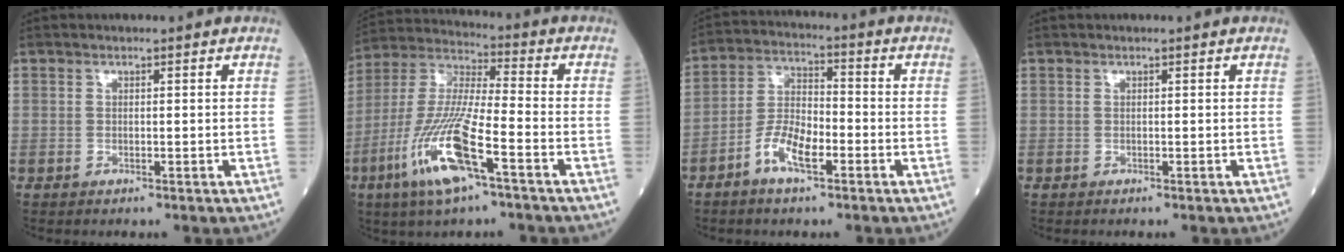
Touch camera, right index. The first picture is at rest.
{"total": 15.3, "force": [-6.7, 2.0, 13.6], "torque": [-0.290, -0.018, -0.128]}
{"total": 7.6, "force": [-3.8, 2.6, 6.1], "torque": [-0.124, 0.006, -0.075]}
{"total": 0.0}